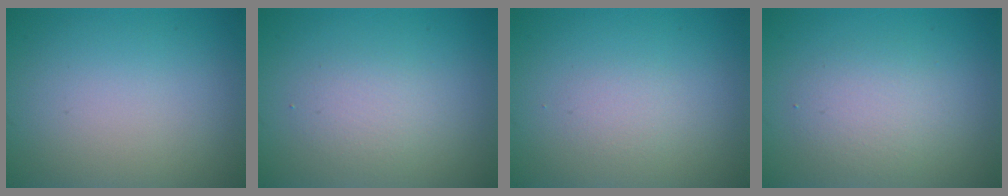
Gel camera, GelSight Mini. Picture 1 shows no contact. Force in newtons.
{"total": 1.9, "press": 1.9, "slide": 0.0}
{"total": 1.1, "press": 1.1, "slide": 0.0}
{"total": 2.7, "press": 2.7, "slide": 0.1}